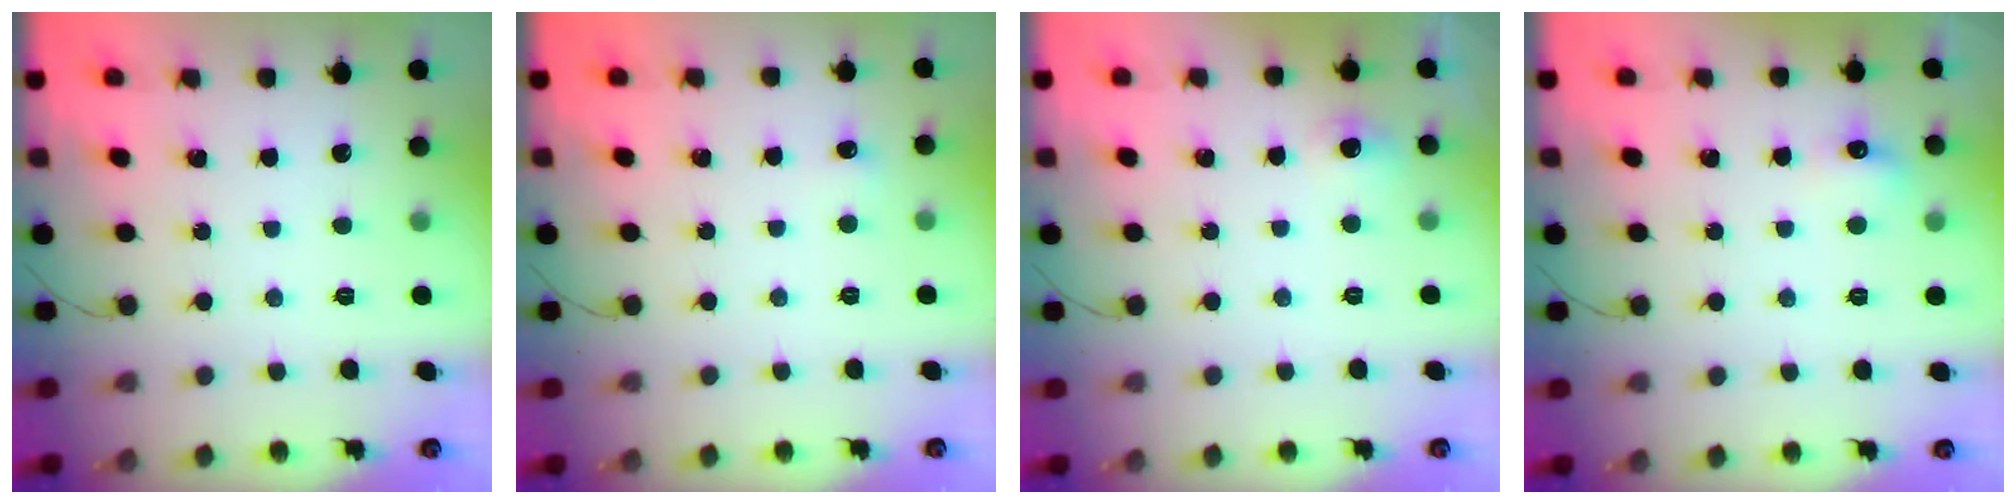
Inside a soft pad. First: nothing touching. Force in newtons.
{"total": 3.6, "press": 3.4, "slide": 1.0}
{"total": 4.7, "press": 4.4, "slide": 1.6}
{"total": 5.9, "press": 5.7, "slide": 1.6}